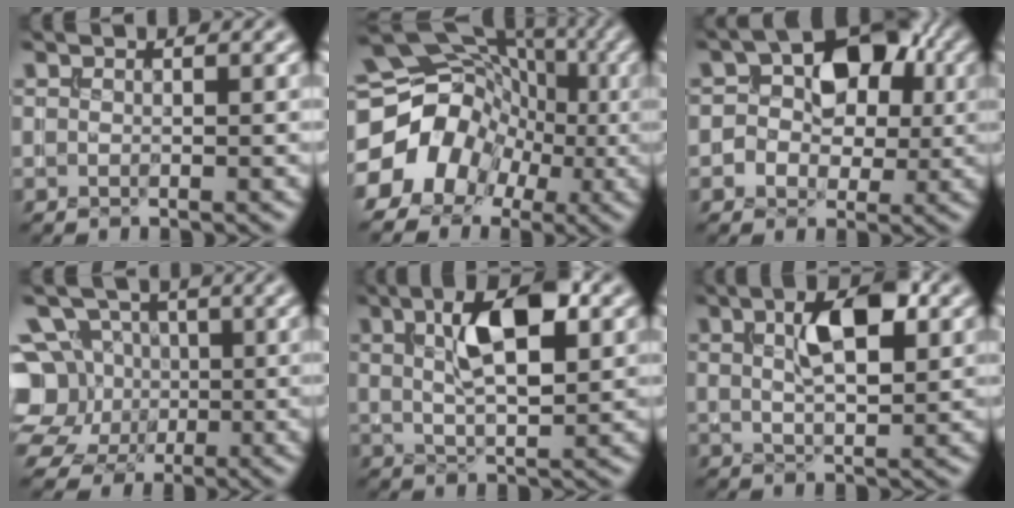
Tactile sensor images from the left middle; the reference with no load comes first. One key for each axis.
{"total": 13.4, "fx": -3.8, "fy": 11.4, "fz": 5.9, "tx": -0.096, "ty": 0.002, "tz": -0.092}
{"total": 6.3, "fx": 0.5, "fy": 4.5, "fz": 4.3, "tx": -0.045, "ty": 0.012, "tz": -0.007}
{"total": 9.6, "fx": 0.1, "fy": 8.6, "fz": 4.2, "tx": -0.095, "ty": 0.032, "tz": -0.036}
{"total": 7.3, "fx": 2.5, "fy": 2.7, "fz": 6.3, "tx": -0.107, "ty": 0.006, "tz": 0.040}
{"total": 5.8, "fx": 2.1, "fy": 2.2, "fz": 5.0, "tx": -0.085, "ty": 0.007, "tz": 0.032}